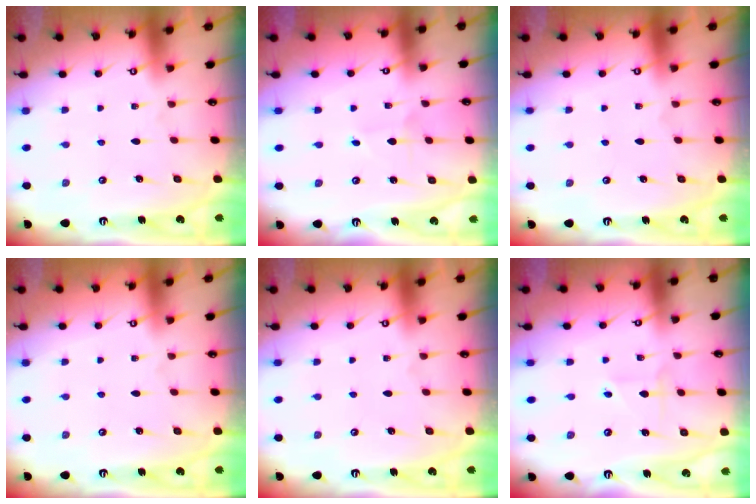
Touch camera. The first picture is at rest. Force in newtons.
{"total": 1.1, "press": 1.1, "slide": 0.1}
{"total": 0.0}
{"total": 0.0}
{"total": 0.0}
{"total": 2.8, "press": 2.6, "slide": 0.9}